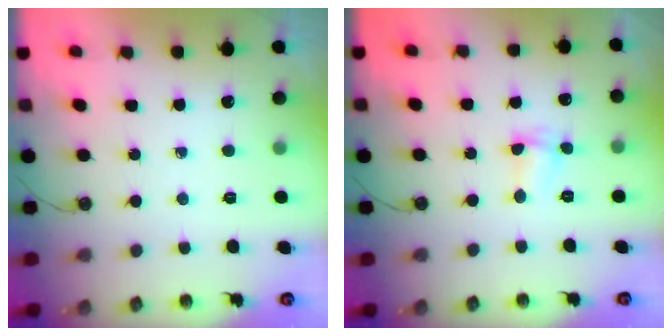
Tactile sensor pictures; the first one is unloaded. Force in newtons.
{"total": 2.5, "press": 2.5, "slide": 0.4}